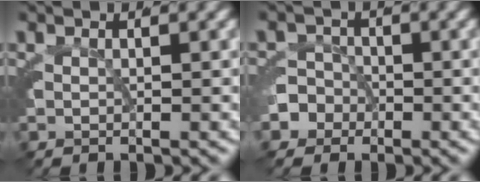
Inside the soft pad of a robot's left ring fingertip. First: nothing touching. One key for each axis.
{"total": 4.6, "fx": -1.5, "fy": 4.3, "fz": 0.9, "tx": -0.035, "ty": -0.010, "tz": -0.032}